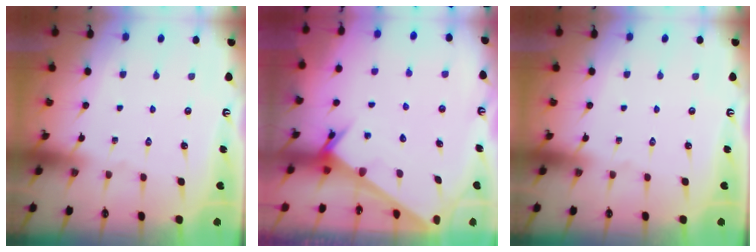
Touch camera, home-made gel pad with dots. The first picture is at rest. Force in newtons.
{"total": 2.5, "press": 2.5, "slide": 0.1}
{"total": 0.0}